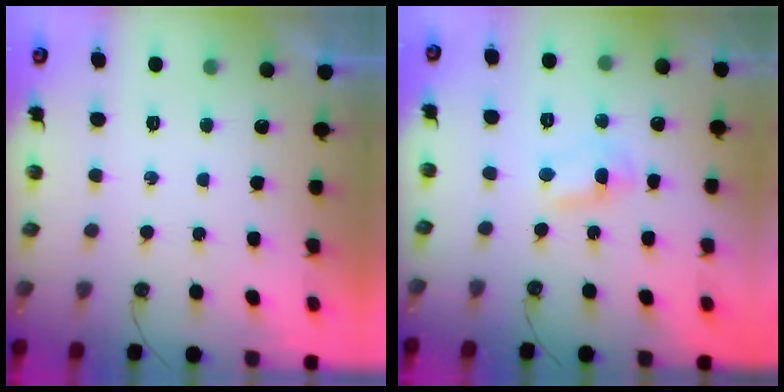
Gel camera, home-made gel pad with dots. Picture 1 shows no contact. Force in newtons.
{"total": 2.2, "press": 2.2, "slide": 0.3}